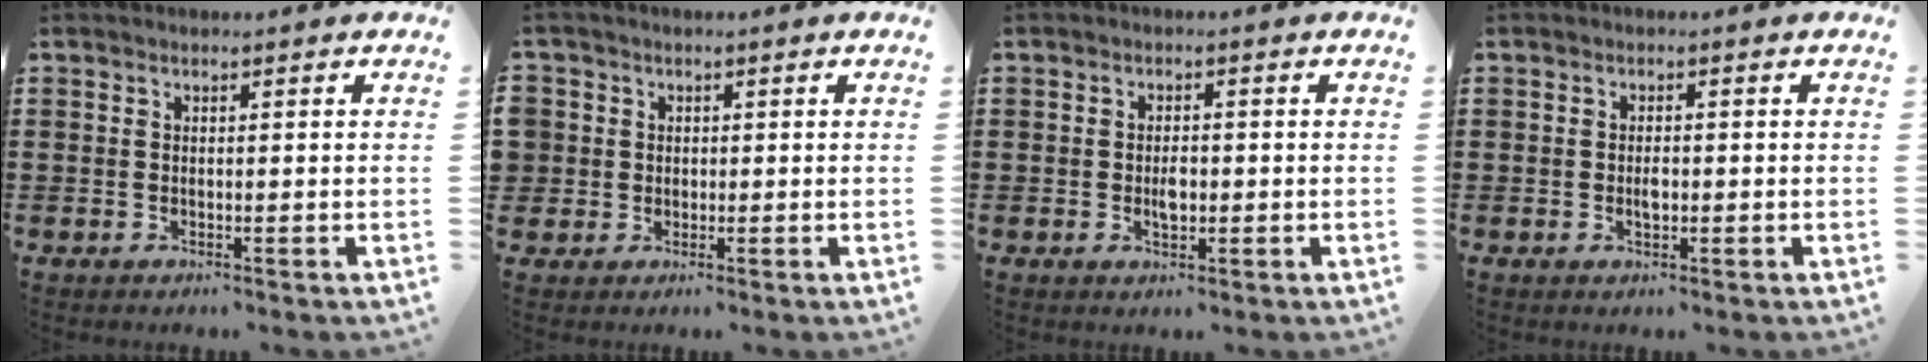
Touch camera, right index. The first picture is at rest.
{"total": 2.5, "force": [0.2, 2.5, 0.0], "torque": [-0.012, 0.010, 0.002]}
{"total": 2.5, "force": [-0.3, 1.2, 2.2], "torque": [-0.042, 0.001, -0.005]}
{"total": 1.8, "force": [-0.2, 0.7, 1.6], "torque": [-0.031, 0.000, -0.004]}